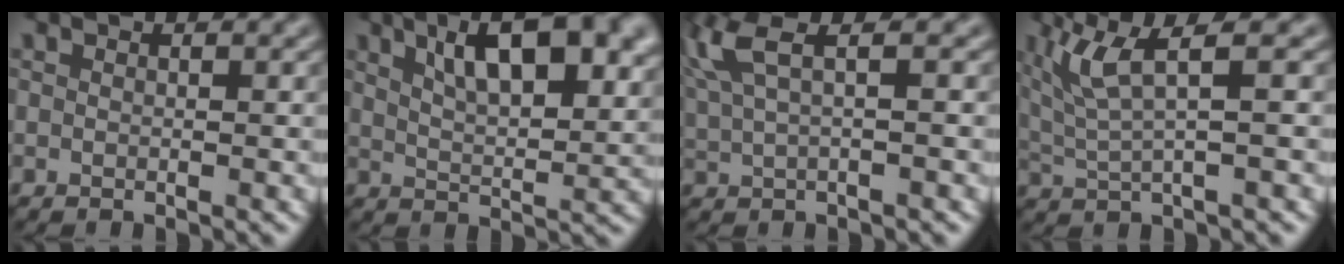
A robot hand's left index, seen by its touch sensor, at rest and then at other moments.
{"total": 10.3, "force": [4.8, 4.0, 8.2], "torque": [-0.114, 0.014, 0.074]}
{"total": 4.6, "force": [1.9, 1.3, 4.0], "torque": [-0.099, 0.014, 0.042]}
{"total": 4.5, "force": [1.9, 0.9, 4.0], "torque": [-0.091, 0.004, 0.043]}